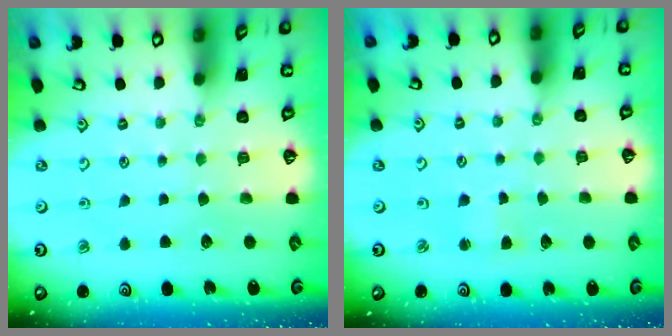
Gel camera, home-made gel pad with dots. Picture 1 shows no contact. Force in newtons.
{"total": 1.6, "press": 1.6, "slide": 0.2}